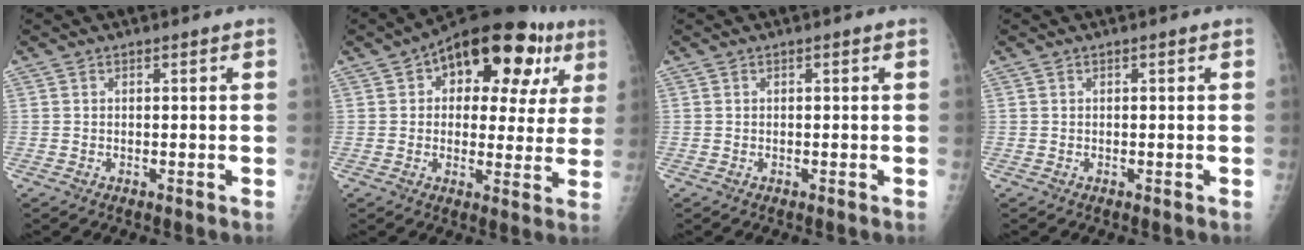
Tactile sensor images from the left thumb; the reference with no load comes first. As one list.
[{"total": 19.4, "force": [8.0, 10.6, 14.1], "torque": [-0.139, 0.008, 0.101]}, {"total": 0.0}, {"total": 0.0}]